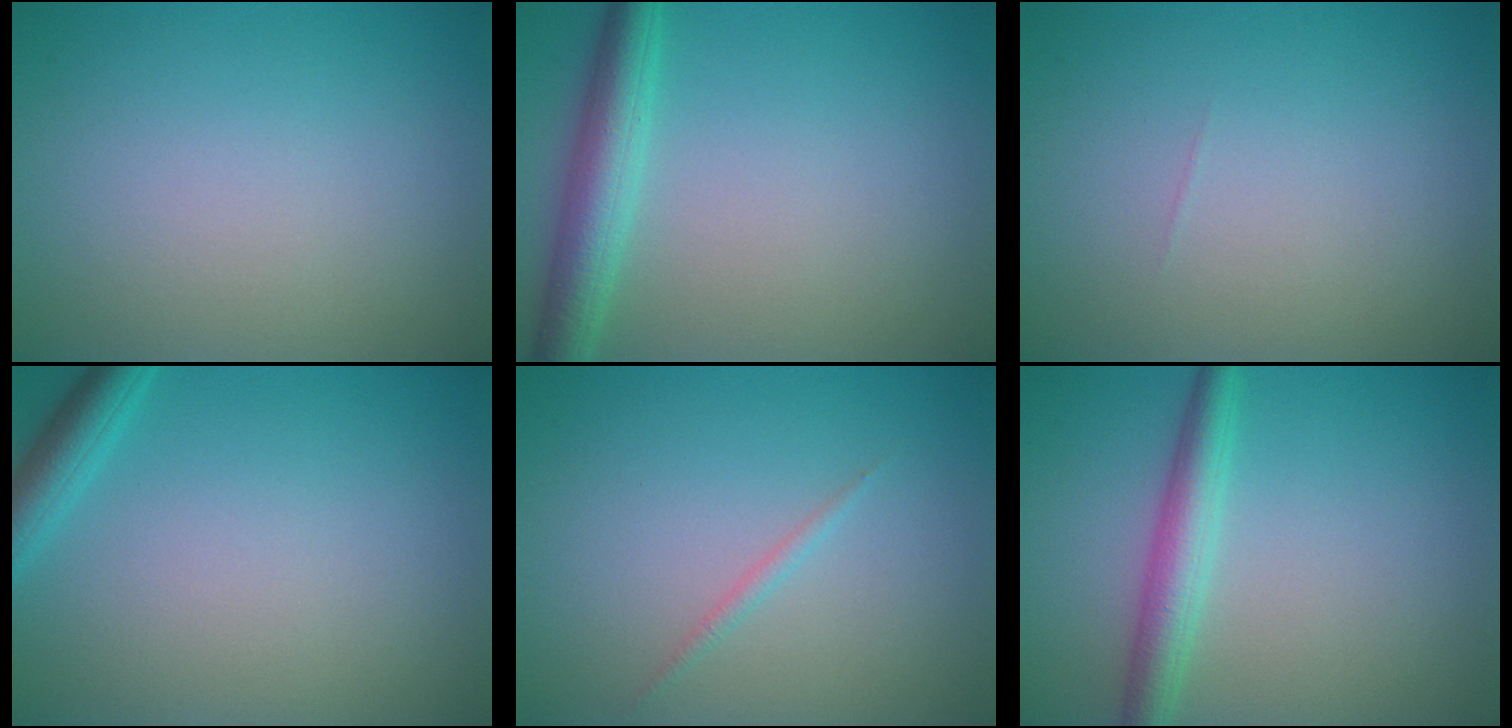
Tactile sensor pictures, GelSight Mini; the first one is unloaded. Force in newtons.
{"total": 4.4, "press": 4.4, "slide": 0.2}
{"total": 0.0}
{"total": 2.6, "press": 2.6, "slide": 0.2}
{"total": 0.7, "press": 0.7, "slide": 0.0}
{"total": 3.5, "press": 3.5, "slide": 0.1}